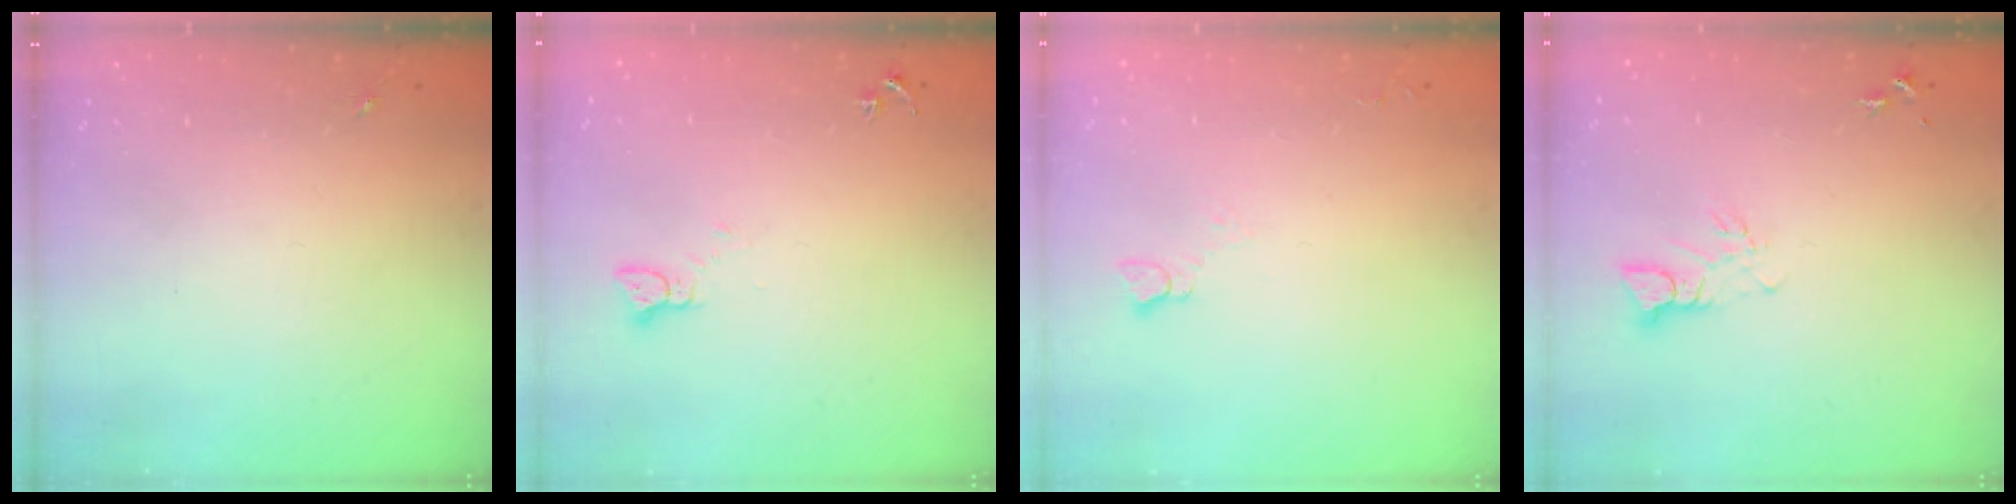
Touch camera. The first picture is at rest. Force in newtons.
{"total": 2.2, "press": 2.2, "slide": 0.2}
{"total": 2.5, "press": 2.5, "slide": 0.2}
{"total": 4.0, "press": 4.0, "slide": 0.4}